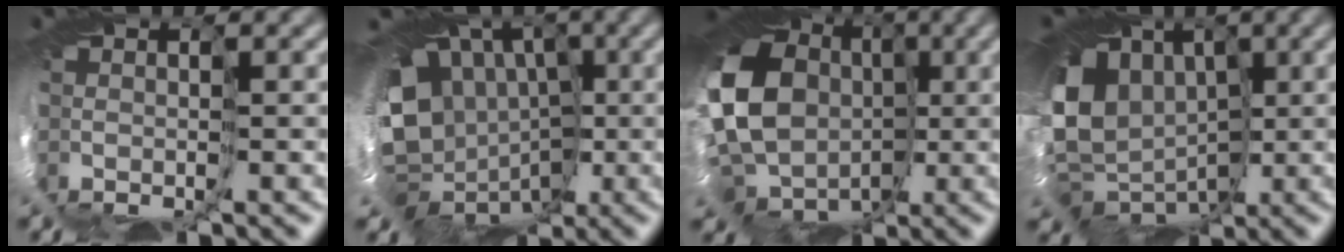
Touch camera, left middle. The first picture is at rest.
{"total": 13.2, "force": [0.2, 11.2, 7.0], "torque": [-0.136, -0.010, 0.023]}
{"total": 19.5, "force": [-0.6, 17.2, 9.1], "torque": [-0.168, -0.005, -0.049]}
{"total": 12.7, "force": [0.8, 10.4, 7.3], "torque": [-0.142, -0.006, 0.023]}